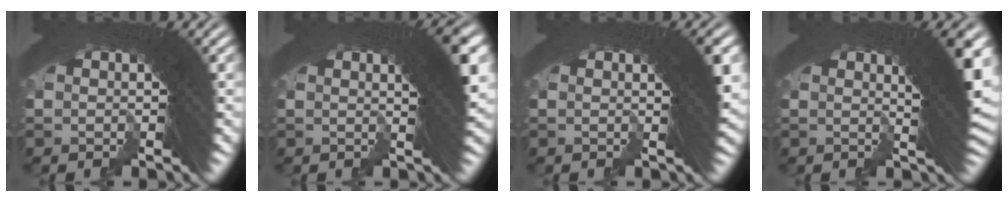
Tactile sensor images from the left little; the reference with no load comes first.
{"total": 5.6, "force": [1.6, 1.0, 5.3], "torque": [-0.058, 0.007, 0.022]}
{"total": 3.3, "force": [1.0, 0.4, 3.2], "torque": [-0.035, 0.005, 0.013]}
{"total": 6.2, "force": [1.7, 1.1, 5.8], "torque": [-0.063, 0.009, 0.021]}